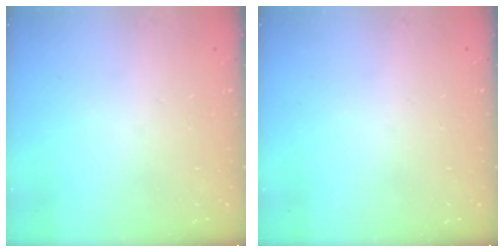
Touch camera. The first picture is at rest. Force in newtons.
{"total": 0.0}